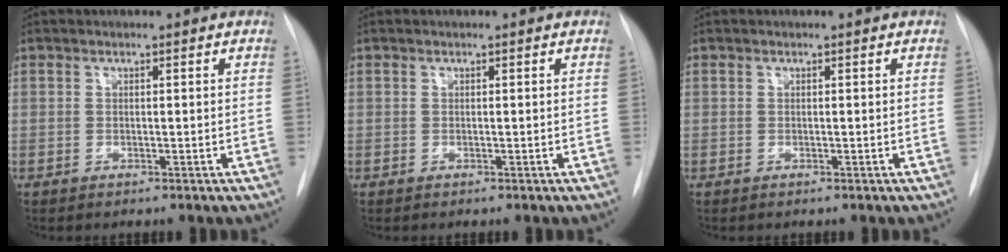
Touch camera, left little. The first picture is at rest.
{"total": 0.0}
{"total": 0.0}